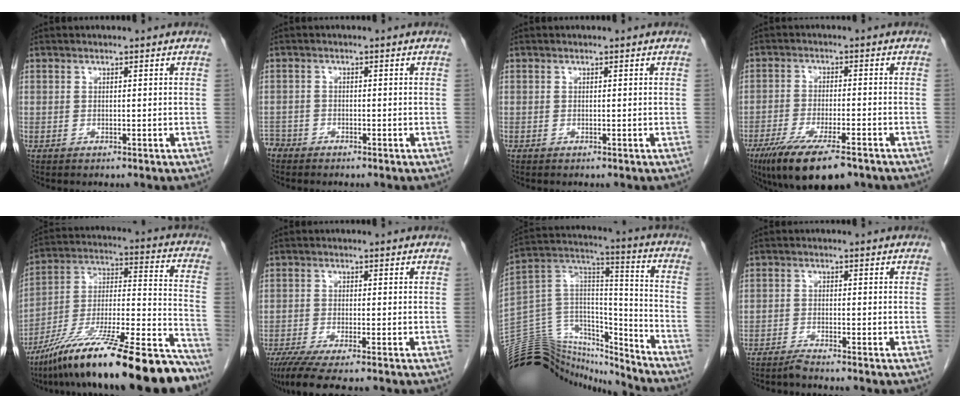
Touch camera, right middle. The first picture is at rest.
{"total": 2.7, "force": [-2.4, 1.3, -0.2], "torque": [-0.002, 0.002, -0.048]}
{"total": 0.0}
{"total": 12.6, "force": [-8.8, 2.8, 8.7], "torque": [-0.151, -0.029, -0.141]}
{"total": 25.9, "force": [-20.2, 2.0, 16.1], "torque": [-0.226, -0.001, -0.340]}
{"total": 7.7, "force": [-6.2, 0.5, 4.6], "torque": [-0.071, -0.019, -0.100]}
{"total": 20.8, "force": [-19.6, 6.1, 3.2], "torque": [-0.065, 0.082, -0.319]}
{"total": 2.6, "force": [-2.5, -0.7, 0.4], "torque": [-0.006, -0.007, -0.047]}